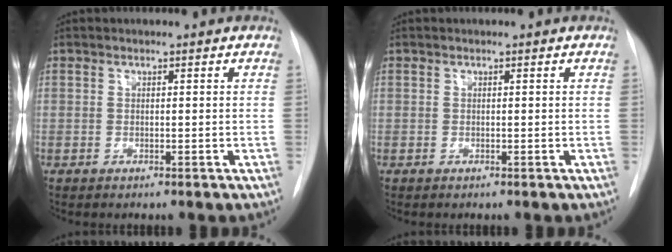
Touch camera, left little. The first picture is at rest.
{"total": 0.0}